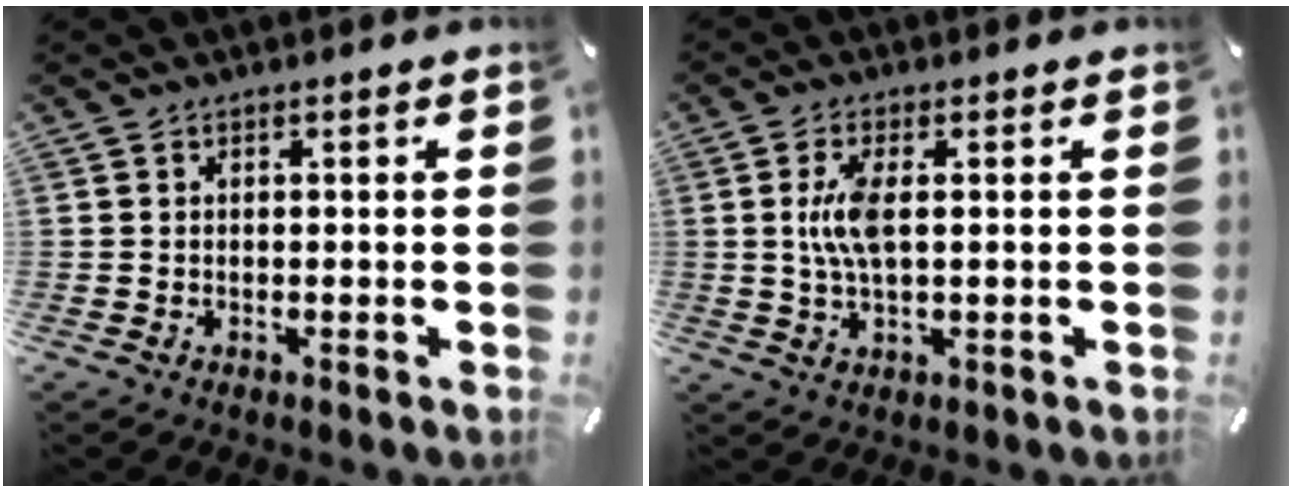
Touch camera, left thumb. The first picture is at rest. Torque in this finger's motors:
{"motor_torque": [0.40, 0.40, 0.29, -0.28, 0.26]}